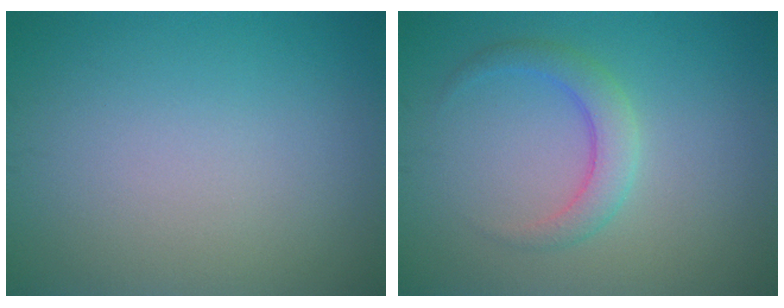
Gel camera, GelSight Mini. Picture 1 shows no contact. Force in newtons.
{"total": 2.7, "press": 2.7, "slide": 0.2}